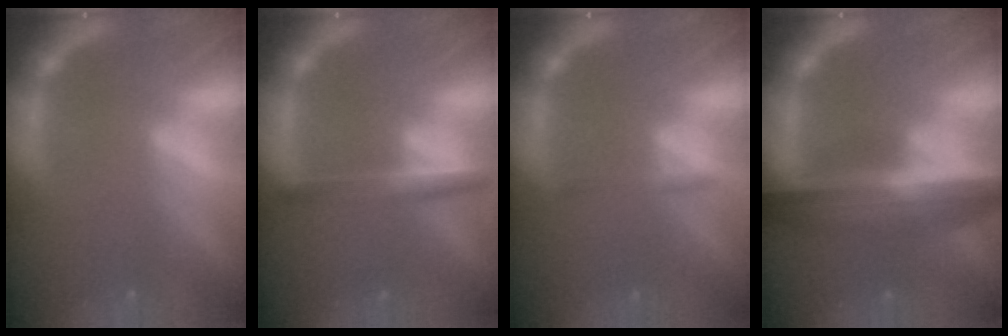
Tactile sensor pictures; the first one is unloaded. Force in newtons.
{"total": 3.5}
{"total": 1.4}
{"total": 9.5}